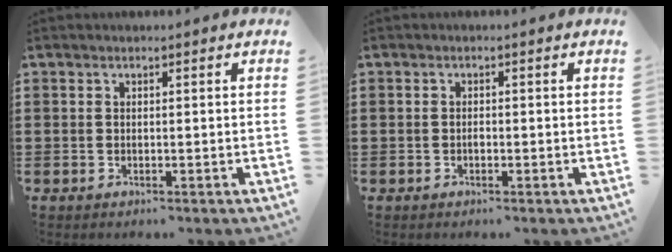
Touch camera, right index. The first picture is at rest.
{"total": 0.6, "force": [-0.3, 0.3, 0.4], "torque": [-0.009, -0.002, -0.005]}